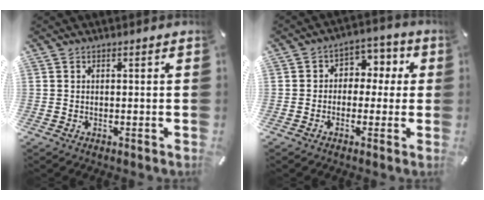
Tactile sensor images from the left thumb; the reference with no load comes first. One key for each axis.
{"total": 5.7, "fx": -1.3, "fy": 5.0, "fz": 2.3, "tx": -0.023, "ty": 0.021, "tz": -0.033}